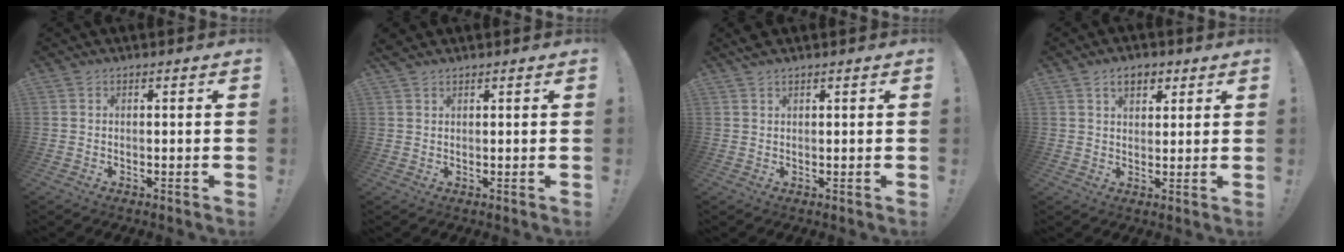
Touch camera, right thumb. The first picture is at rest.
{"total": 1.2, "force": [1.2, 0.3, 0.3], "torque": [-0.001, -0.007, 0.021]}
{"total": 1.3, "force": [1.2, 0.0, 0.6], "torque": [-0.014, -0.002, 0.022]}
{"total": 5.7, "force": [2.9, 3.7, 3.3], "torque": [-0.047, -0.002, 0.052]}